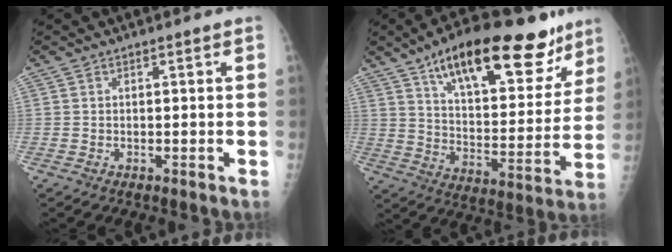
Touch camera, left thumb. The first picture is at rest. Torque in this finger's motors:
{"motor_torque": [0.42, 0.51, 1.56, -1.21, 0.38]}